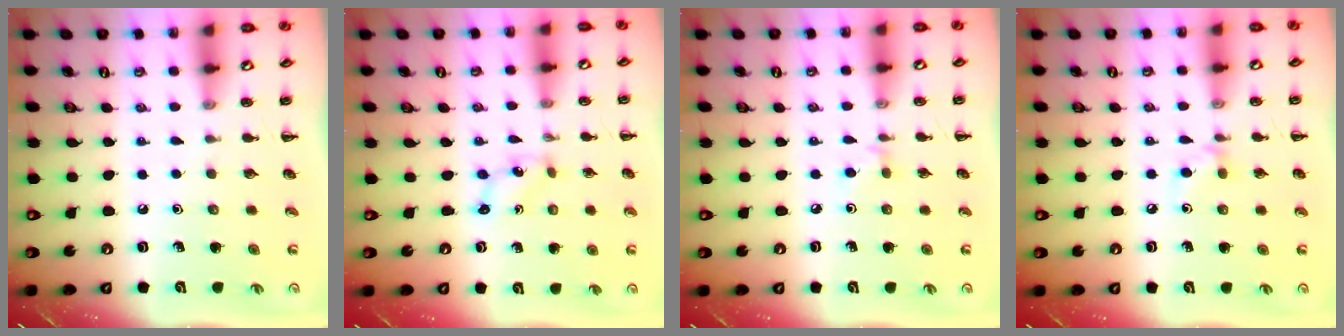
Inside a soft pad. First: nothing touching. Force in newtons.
{"total": 1.0, "press": 0.9, "slide": 0.3}
{"total": 2.6, "press": 2.4, "slide": 1.0}
{"total": 6.1, "press": 5.8, "slide": 2.0}